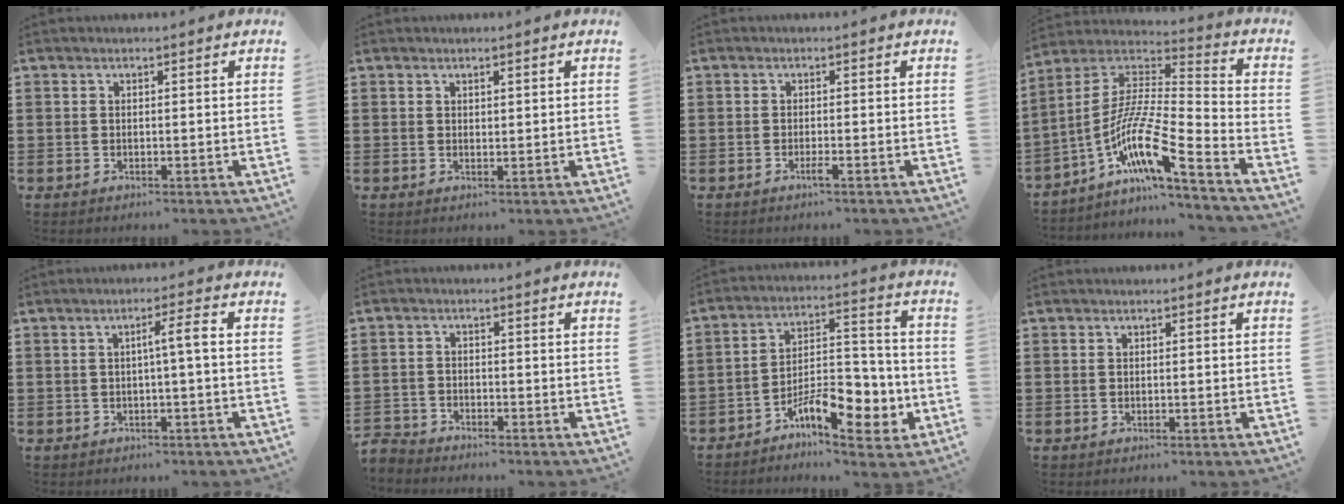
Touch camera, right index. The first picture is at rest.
{"total": 0.8, "force": [0.6, 0.4, 0.2], "torque": [-0.006, 0.003, 0.012]}
{"total": 1.3, "force": [-0.8, 0.0, 1.0], "torque": [-0.019, -0.004, -0.014]}
{"total": 11.8, "force": [-6.9, 1.2, 9.5], "torque": [-0.212, -0.026, -0.146]}
{"total": 3.2, "force": [-0.1, -0.1, 3.2], "torque": [-0.058, 0.001, -0.007]}
{"total": 2.4, "force": [-2.4, 0.4, -0.1], "torque": [-0.013, -0.003, -0.055]}
{"total": 10.7, "force": [-5.8, 4.9, 7.5], "torque": [-0.115, 0.021, -0.099]}
{"total": 0.0}